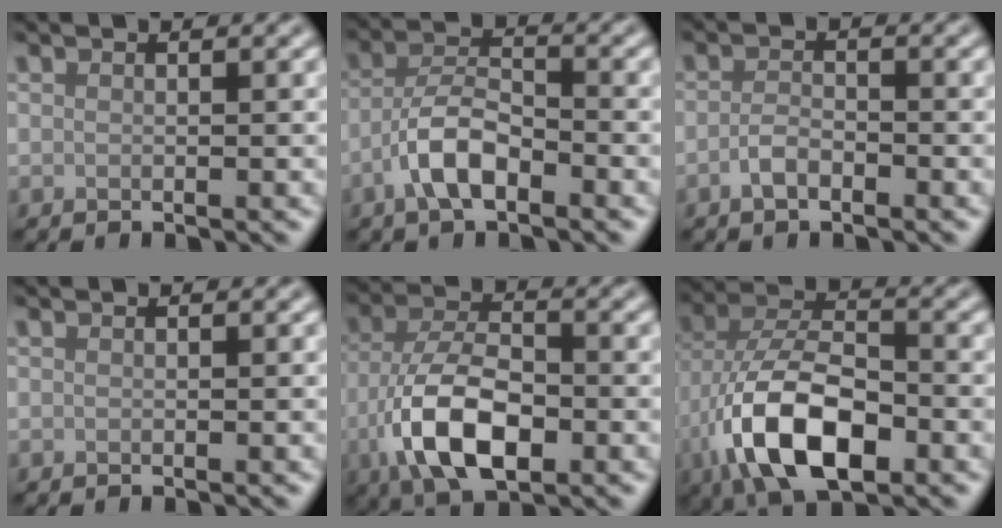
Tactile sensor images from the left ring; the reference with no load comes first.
{"total": 4.5, "force": [-2.4, 1.8, 3.3], "torque": [-0.061, 0.011, -0.053]}
{"total": 1.7, "force": [-1.0, 0.7, 1.2], "torque": [-0.027, 0.002, -0.023]}
{"total": 0.0}
{"total": 9.0, "force": [-3.4, 4.4, 7.1], "torque": [-0.144, -0.004, -0.072]}
{"total": 10.9, "force": [-4.4, 5.3, 8.4], "torque": [-0.167, -0.003, -0.088]}